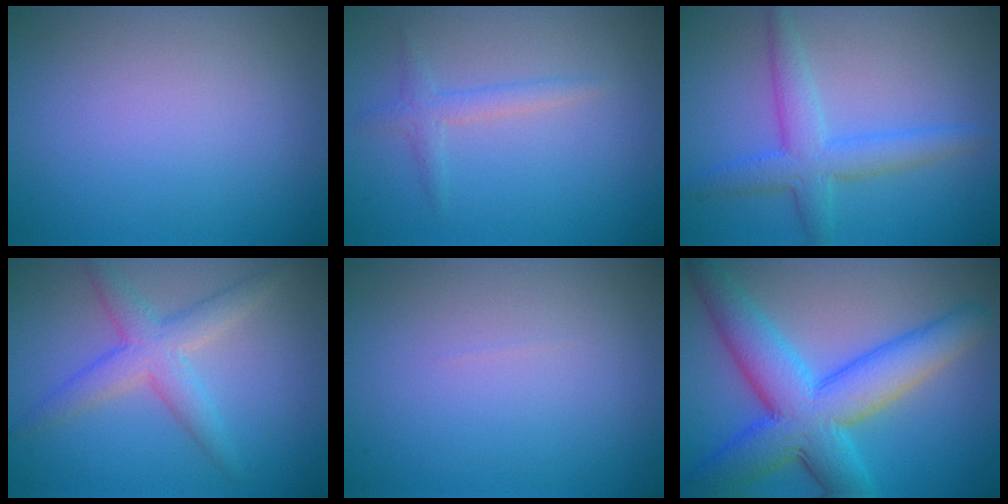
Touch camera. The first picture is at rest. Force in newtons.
{"total": 1.7, "press": 1.7, "slide": 0.1}
{"total": 4.0, "press": 4.0, "slide": 0.2}
{"total": 3.9, "press": 3.9, "slide": 0.2}
{"total": 0.0}
{"total": 10.0, "press": 10.0, "slide": 0.2}